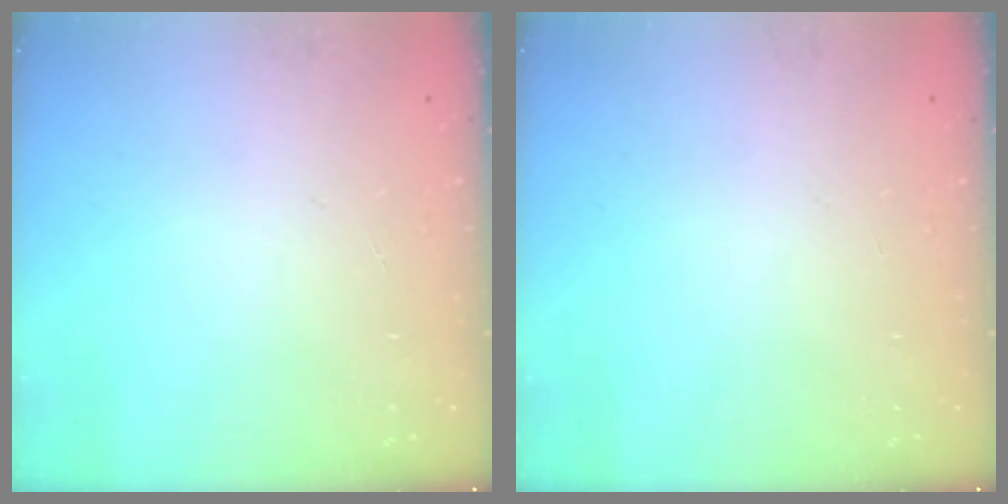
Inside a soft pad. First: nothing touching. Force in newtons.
{"total": 0.0}